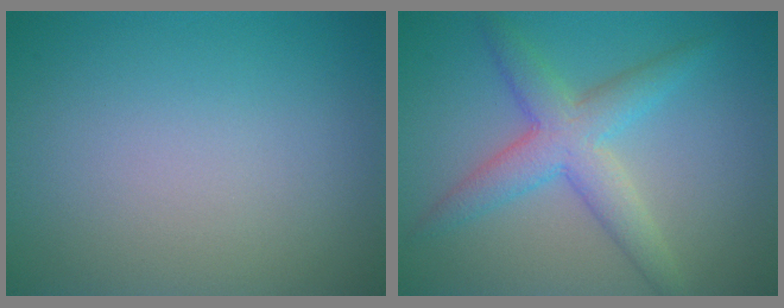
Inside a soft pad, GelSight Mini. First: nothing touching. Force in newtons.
{"total": 4.5, "press": 4.5, "slide": 0.1}